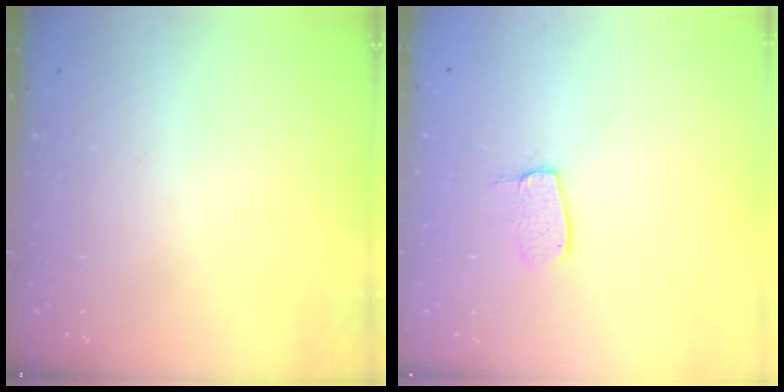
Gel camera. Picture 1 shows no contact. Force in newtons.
{"total": 5.5, "press": 5.5, "slide": 0.3}